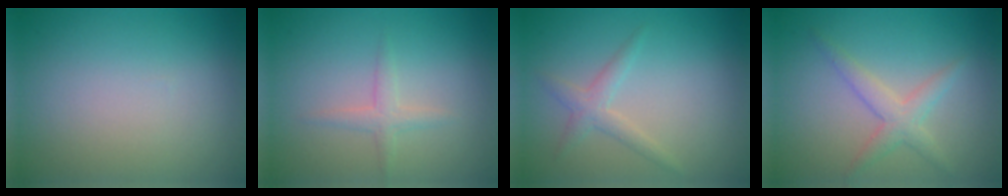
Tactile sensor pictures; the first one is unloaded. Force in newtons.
{"total": 1.4, "press": 1.4, "slide": 0.1}
{"total": 1.7, "press": 1.7, "slide": 0.1}
{"total": 2.5, "press": 2.5, "slide": 0.1}